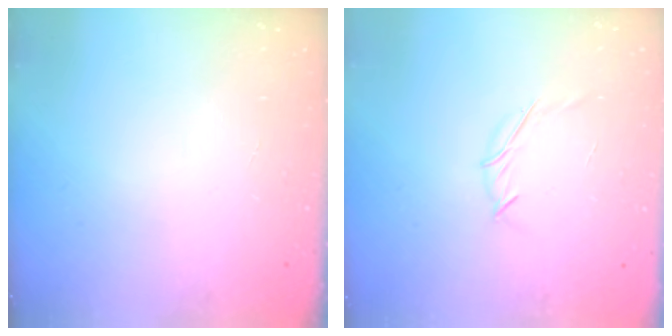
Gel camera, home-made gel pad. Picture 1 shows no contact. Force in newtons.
{"total": 4.0, "press": 3.9, "slide": 0.9}